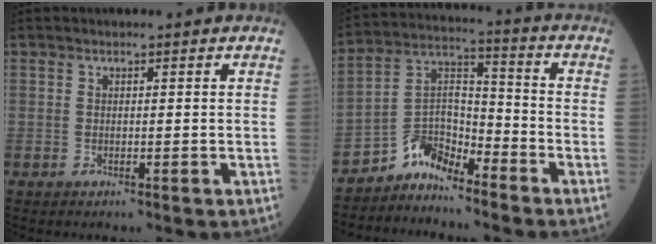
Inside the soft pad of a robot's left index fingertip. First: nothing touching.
{"total": 6.4, "force": [-5.9, 1.8, 1.4], "torque": [-0.023, 0.028, -0.117]}